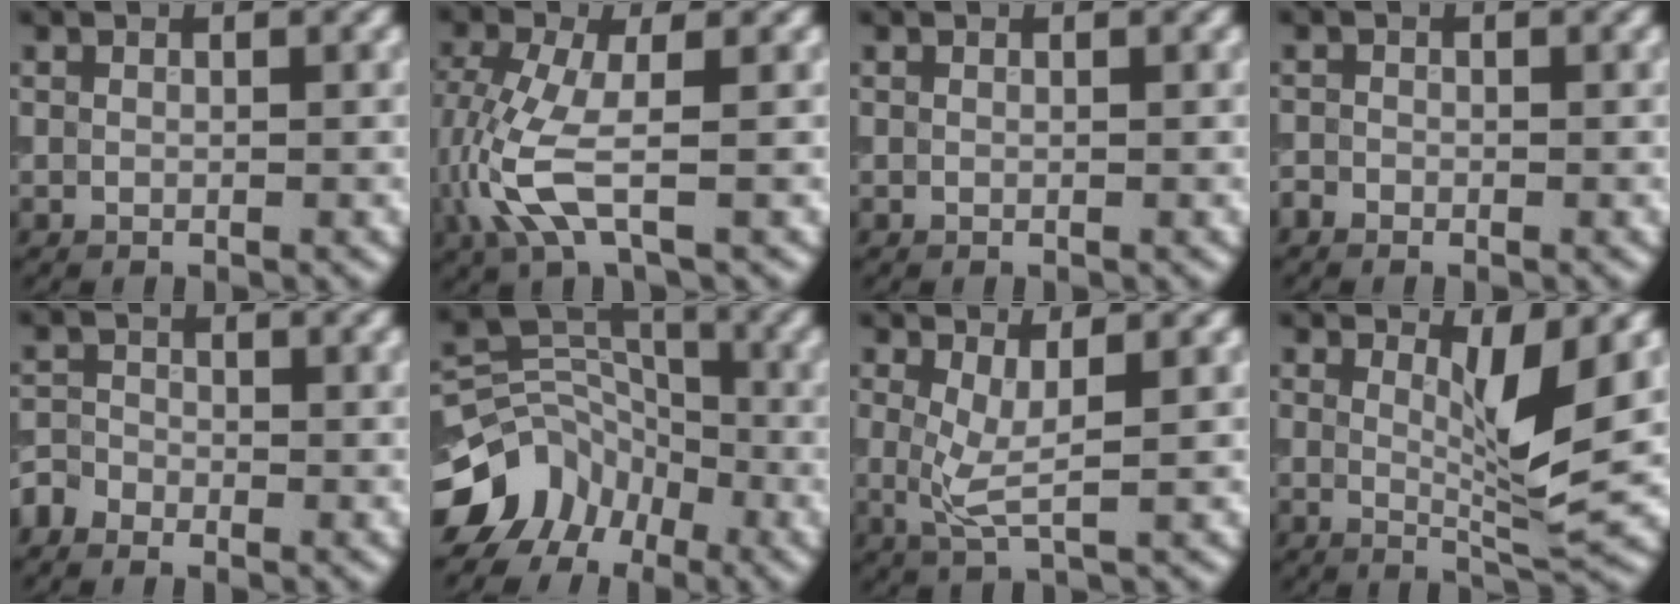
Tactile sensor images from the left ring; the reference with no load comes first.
{"total": 5.5, "force": [-1.2, 2.0, 4.9], "torque": [-0.141, -0.002, -0.028]}
{"total": 0.0}
{"total": 0.7, "force": [-0.6, 0.4, 0.1], "torque": [-0.001, 0.002, -0.014]}
{"total": 1.9, "force": [-1.5, 1.1, 0.5], "torque": [-0.011, 0.003, -0.037]}
{"total": 7.6, "force": [-4.2, 5.7, 2.9], "torque": [-0.041, 0.013, -0.085]}
{"total": 3.0, "force": [0.6, 0.6, 2.9], "torque": [-0.066, -0.004, 0.011]}
{"total": 4.4, "force": [1.2, 0.8, 4.2], "torque": [-0.072, -0.010, 0.022]}